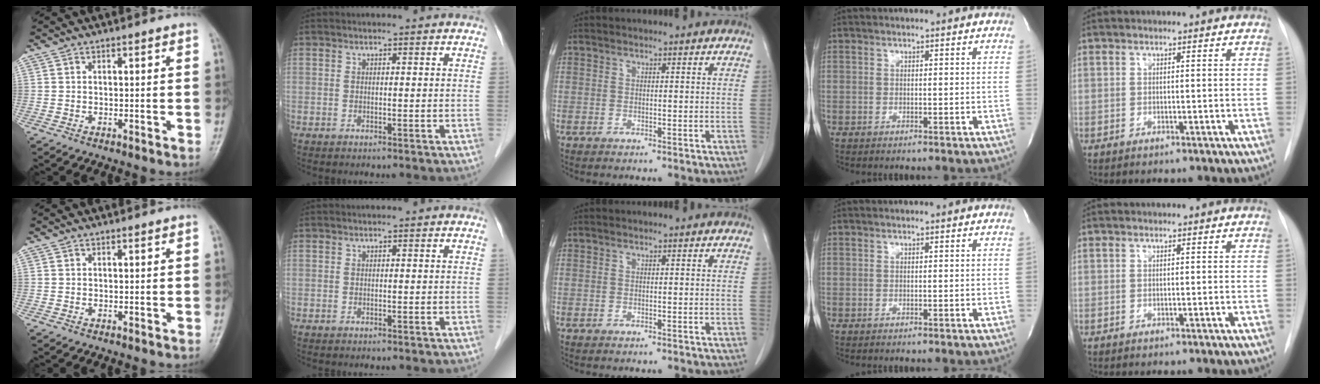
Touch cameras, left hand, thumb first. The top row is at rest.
{}